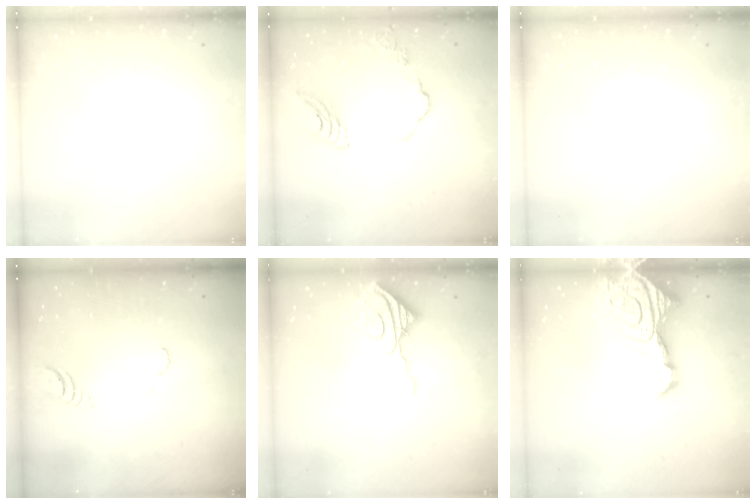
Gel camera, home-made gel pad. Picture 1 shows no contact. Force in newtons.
{"total": 12.4, "press": 12.3, "slide": 1.5}
{"total": 0.0}
{"total": 3.5, "press": 3.5, "slide": 0.3}
{"total": 8.8, "press": 8.8, "slide": 0.7}
{"total": 20.6, "press": 20.4, "slide": 2.4}